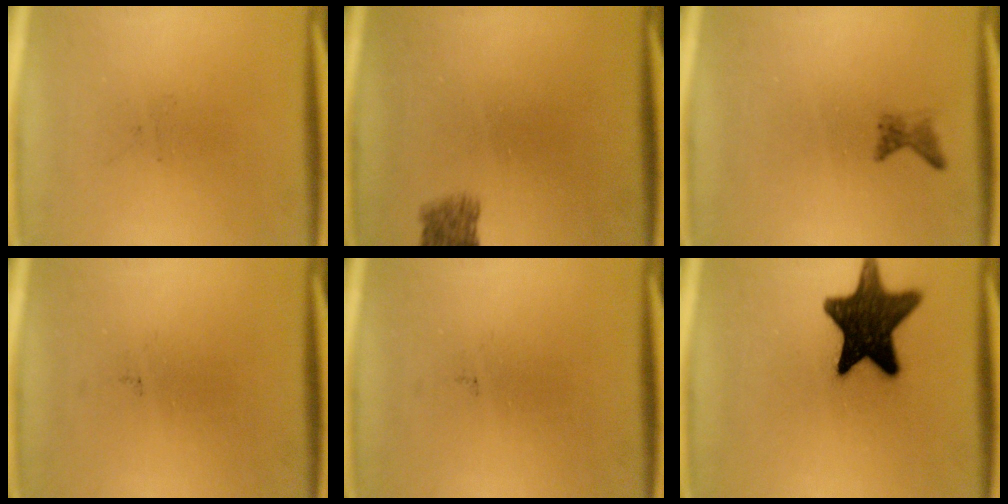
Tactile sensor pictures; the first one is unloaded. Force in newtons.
{"total": 2.9}
{"total": 1.2}
{"total": 0.0}
{"total": 0.0}
{"total": 16.0}